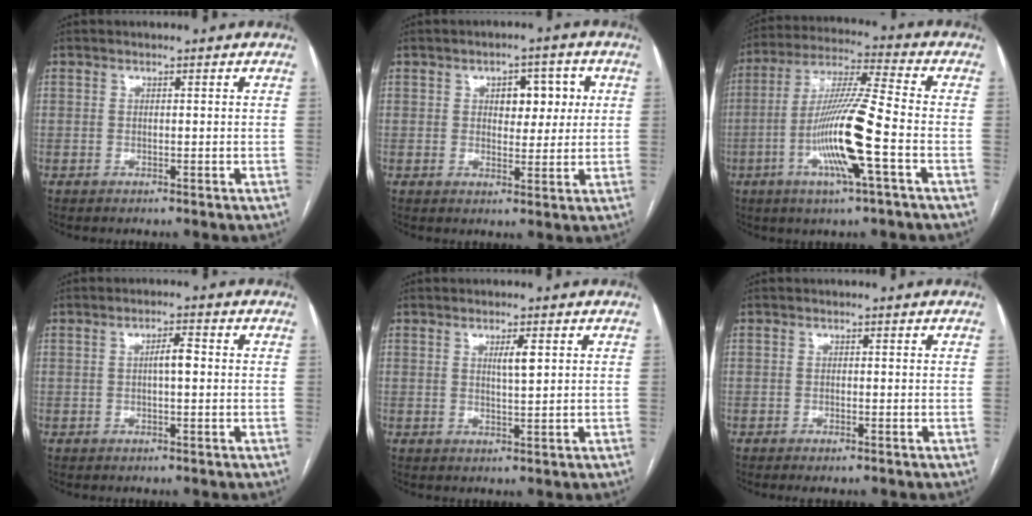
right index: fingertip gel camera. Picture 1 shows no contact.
{"total": 5.6, "force": [1.6, 3.1, 4.4], "torque": [-0.053, 0.015, 0.024]}
{"total": 14.1, "force": [-4.3, 0.0, 13.4], "torque": [-0.265, -0.006, -0.085]}
{"total": 2.7, "force": [0.1, 0.5, 2.7], "torque": [-0.044, 0.004, 0.000]}
{"total": 2.6, "force": [0.9, 0.3, 2.4], "torque": [-0.041, -0.003, 0.015]}
{"total": 1.0, "force": [-0.7, 0.1, 0.7], "torque": [-0.012, -0.002, -0.009]}